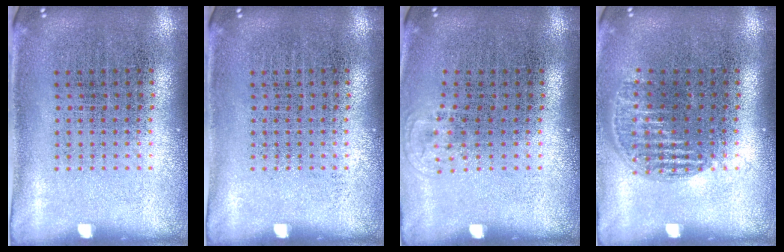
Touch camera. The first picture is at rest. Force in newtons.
{"total": 0.0}
{"total": 0.6, "press": 0.5, "slide": 0.3}
{"total": 1.2, "press": 1.1, "slide": 0.5}